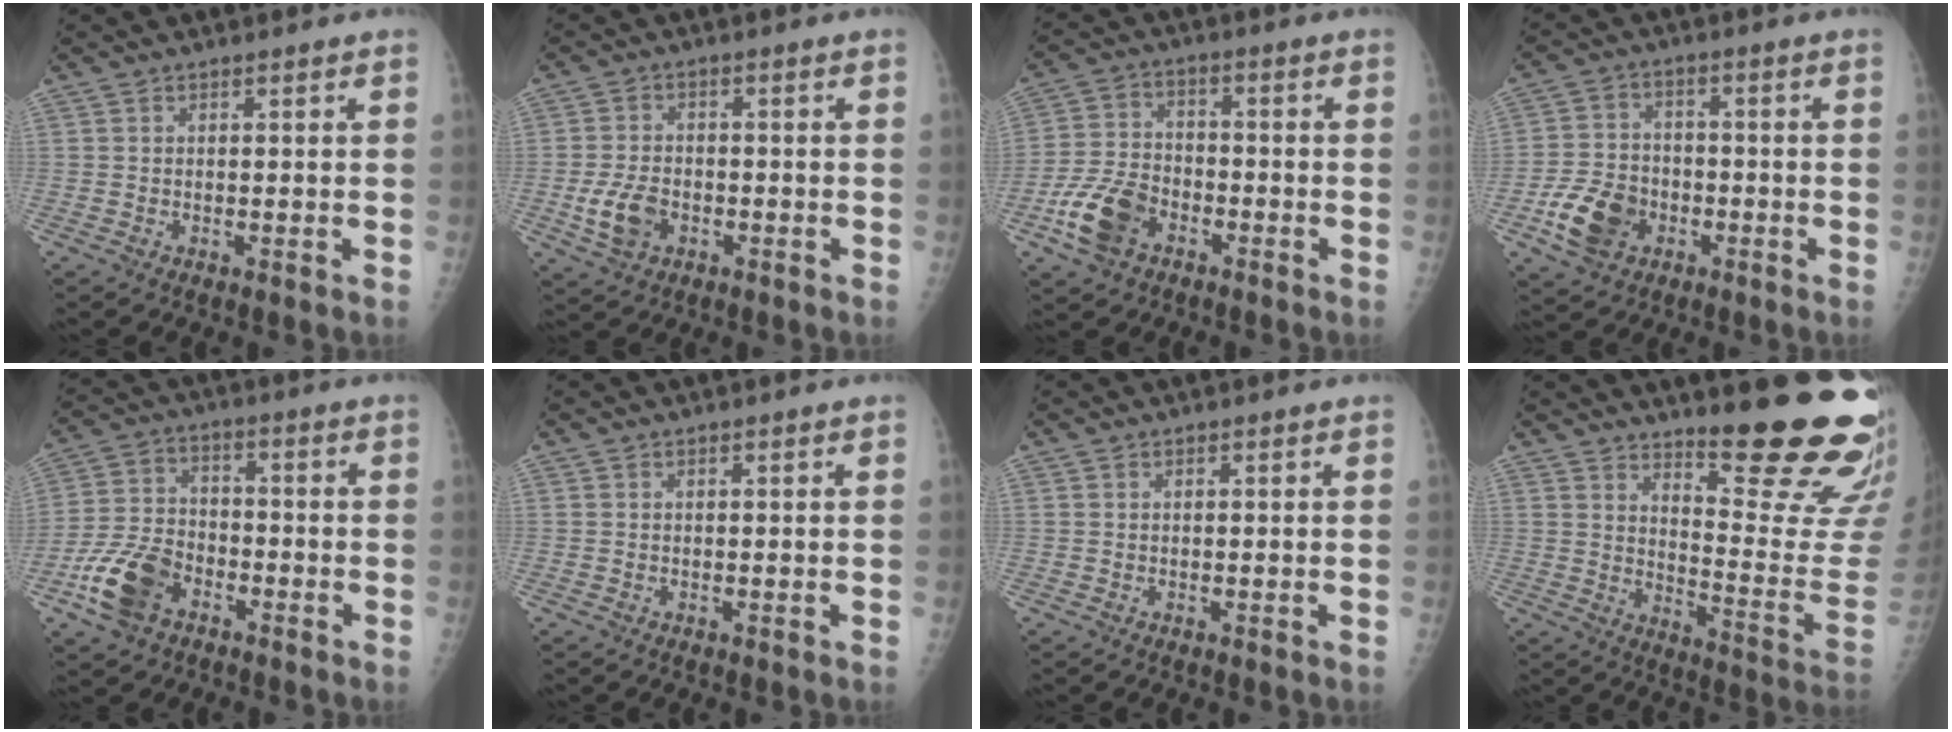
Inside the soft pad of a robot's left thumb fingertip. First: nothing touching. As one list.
[{"total": 6.3, "force": [-2.1, 4.3, 4.2], "torque": [-0.078, 0.008, -0.036]}, {"total": 10.0, "force": [-4.9, 6.5, 5.8], "torque": [-0.111, 0.022, -0.093]}, {"total": 9.7, "force": [-3.9, 7.2, 5.2], "torque": [-0.082, 0.016, -0.070]}, {"total": 11.1, "force": [-5.6, 7.1, 6.5], "torque": [-0.123, 0.026, -0.108]}, {"total": 0.0}, {"total": 0.0}, {"total": 20.4, "force": [15.6, 3.5, 12.8], "torque": [-0.142, -0.151, 0.212]}]